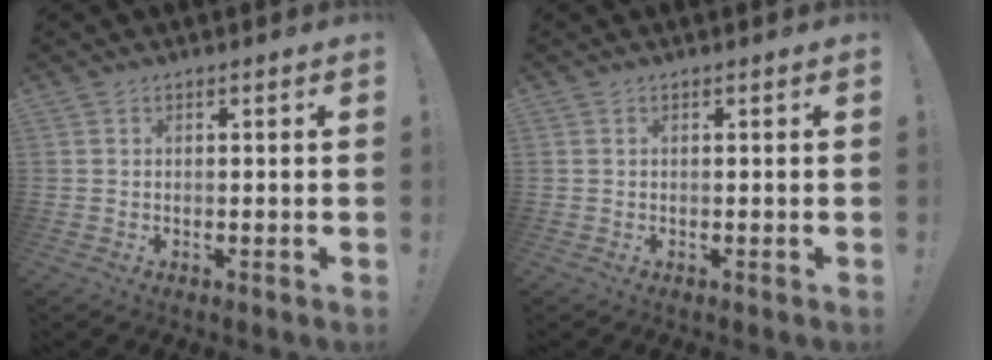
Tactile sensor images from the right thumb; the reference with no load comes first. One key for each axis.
{"total": 0.0}